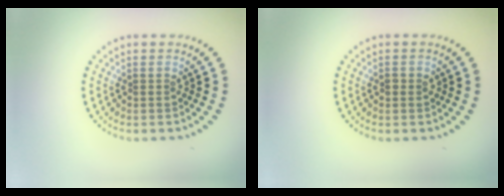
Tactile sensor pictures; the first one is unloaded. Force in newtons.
{"total": 1.1, "press": 1.1, "slide": 0.0}